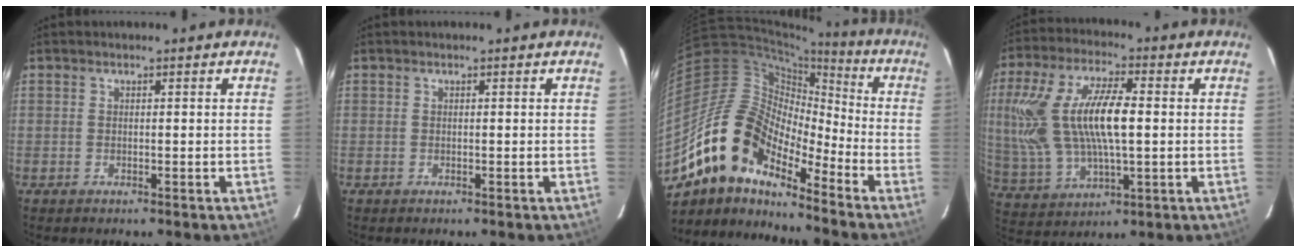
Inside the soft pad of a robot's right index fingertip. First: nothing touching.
{"total": 0.0}
{"total": 16.5, "force": [-12.0, 7.0, 8.9], "torque": [-0.153, 0.001, -0.239]}
{"total": 20.0, "force": [2.4, 8.9, 17.8], "torque": [-0.369, 0.009, 0.059]}